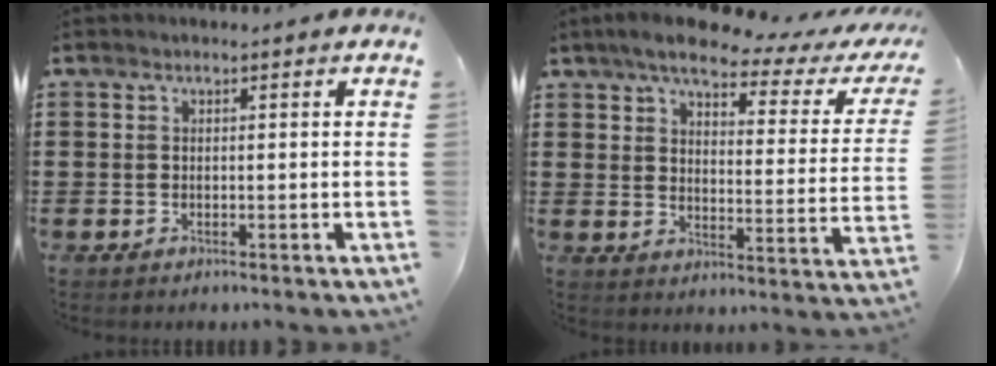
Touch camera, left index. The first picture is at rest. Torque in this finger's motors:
{"motor_torque": [2.14, 0.00, 0.77, 0.12]}